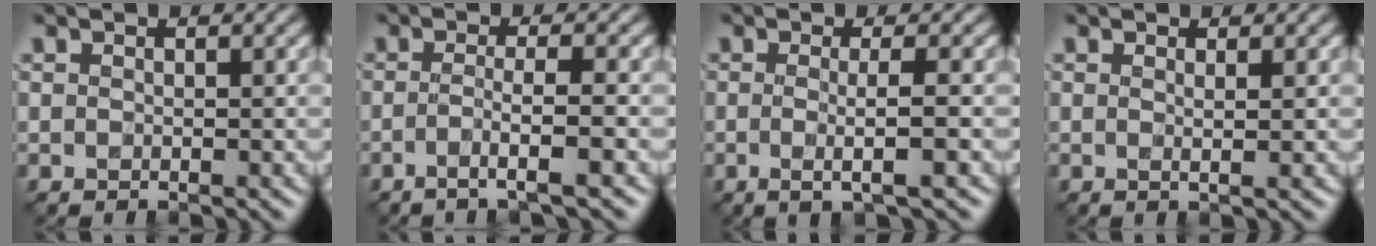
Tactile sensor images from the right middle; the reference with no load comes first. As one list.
[{"total": 3.0, "force": [-1.3, 0.5, 2.7], "torque": [-0.037, 0.001, -0.035]}, {"total": 2.8, "force": [-0.4, 0.6, 2.8], "torque": [-0.042, -0.009, -0.008]}, {"total": 0.8, "force": [0.3, 0.2, 0.8], "torque": [-0.009, -0.001, 0.002]}]